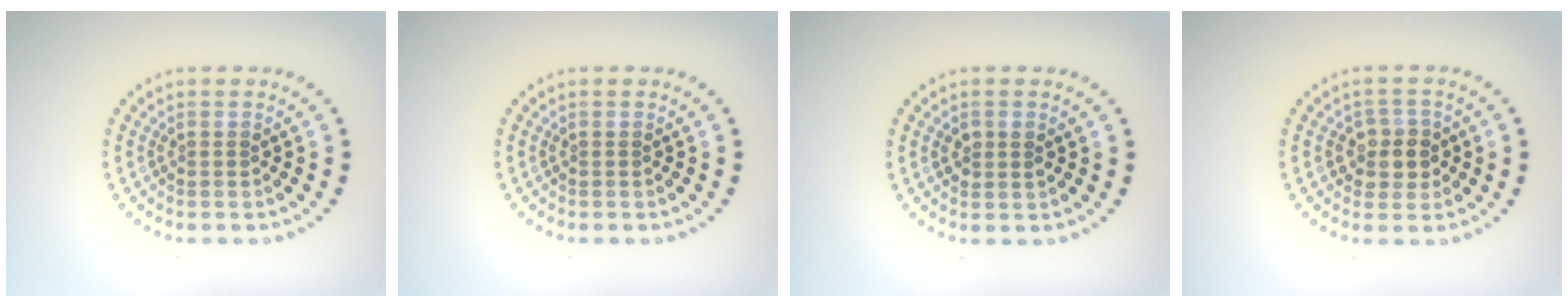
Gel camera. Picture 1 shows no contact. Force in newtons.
{"total": 0.0}
{"total": 1.4, "press": 1.3, "slide": 0.3}
{"total": 2.6, "press": 2.4, "slide": 1.0}